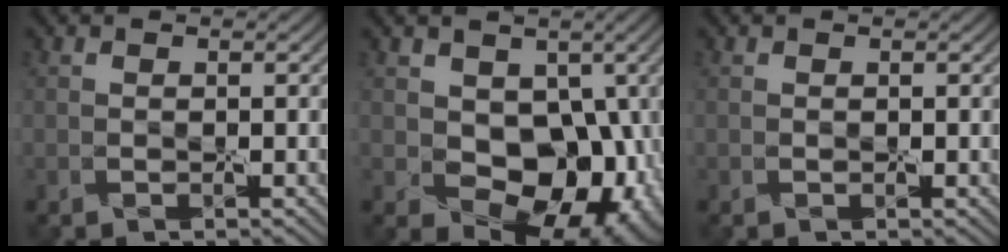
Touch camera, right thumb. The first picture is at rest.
{"total": 10.5, "force": [-0.8, 8.0, 6.9], "torque": [-0.059, -0.019, -0.005]}
{"total": 0.0}